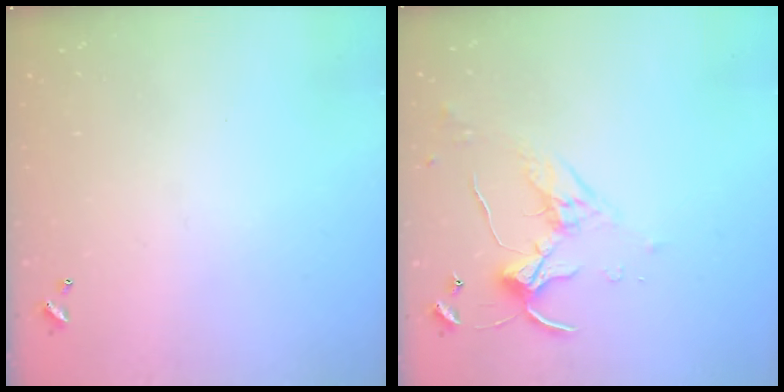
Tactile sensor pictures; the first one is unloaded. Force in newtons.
{"total": 4.6, "press": 4.5, "slide": 0.7}